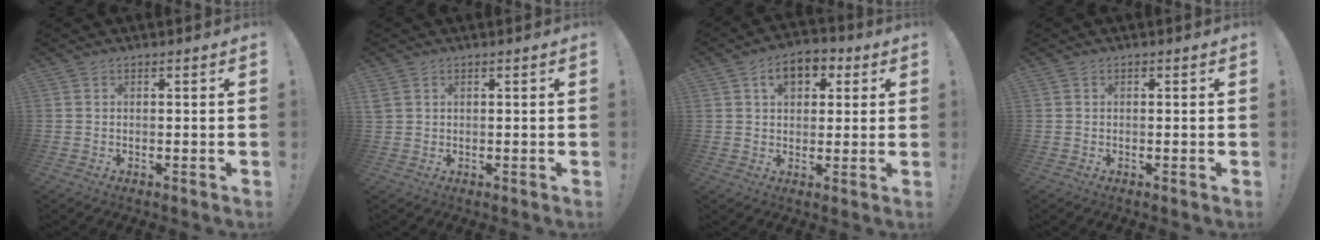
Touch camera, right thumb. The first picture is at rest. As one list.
[{"total": 1.6, "force": [0.8, 1.2, 0.8], "torque": [-0.019, 0.005, 0.016]}, {"total": 8.4, "force": [3.5, 5.8, 5.1], "torque": [-0.064, -0.002, 0.062]}, {"total": 0.0}]